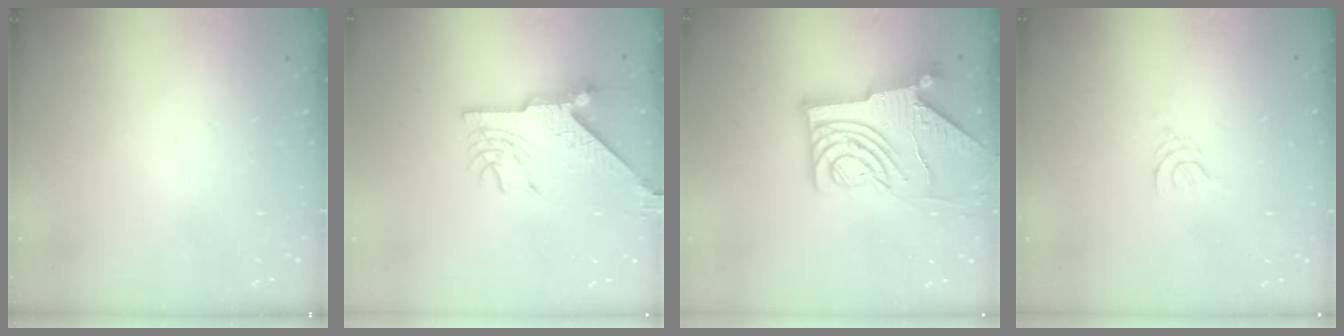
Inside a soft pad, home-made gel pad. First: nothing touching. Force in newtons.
{"total": 8.9, "press": 8.9, "slide": 1.1}
{"total": 12.2, "press": 12.1, "slide": 1.5}
{"total": 1.2, "press": 1.2, "slide": 0.3}